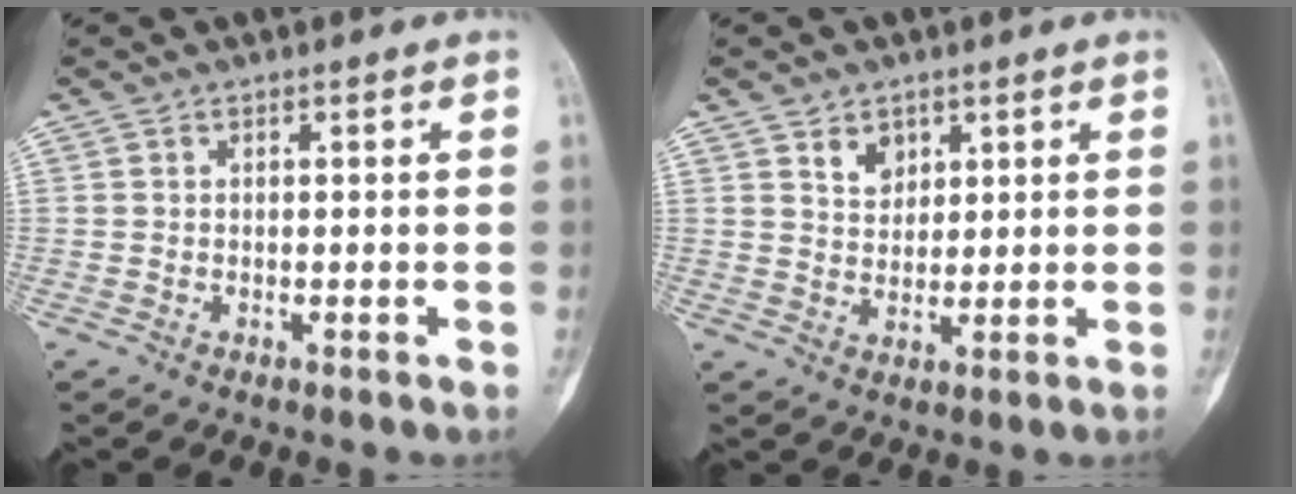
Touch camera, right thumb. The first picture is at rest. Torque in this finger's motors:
{"motor_torque": [-0.71, 0.63, 0.39, 0.59, 0.10]}